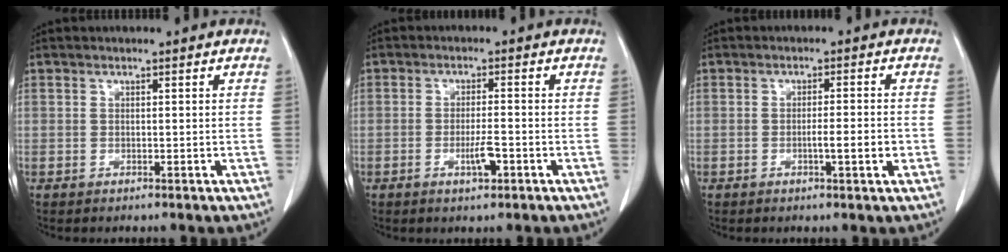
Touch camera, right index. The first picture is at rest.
{"total": 4.0, "force": [-1.6, 1.0, 3.5], "torque": [-0.066, 0.000, -0.025]}
{"total": 4.1, "force": [-1.0, 0.7, 3.9], "torque": [-0.067, 0.000, -0.011]}